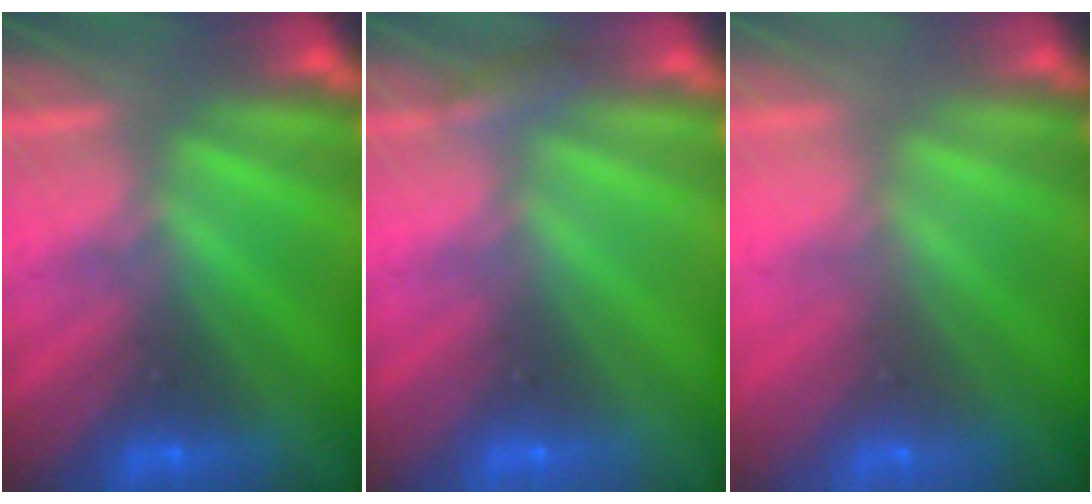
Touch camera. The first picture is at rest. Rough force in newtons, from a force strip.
{"total": 2.3}
{"total": 7.3}